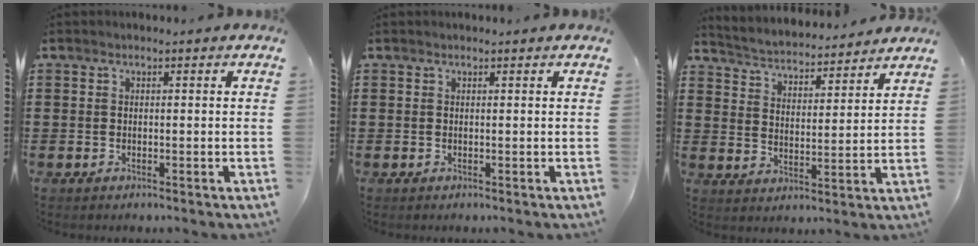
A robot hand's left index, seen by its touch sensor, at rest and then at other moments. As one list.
[{"total": 0.0}, {"total": 3.4, "force": [3.4, -0.1, 0.1], "torque": [-0.023, -0.031, 0.051]}]